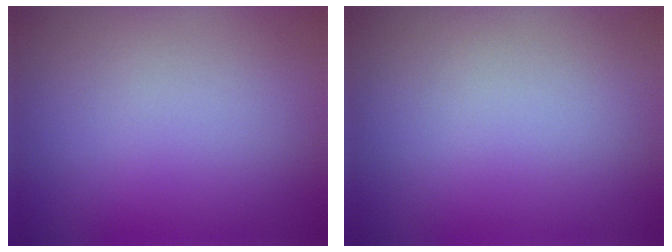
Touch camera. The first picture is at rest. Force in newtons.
{"total": 0.0}